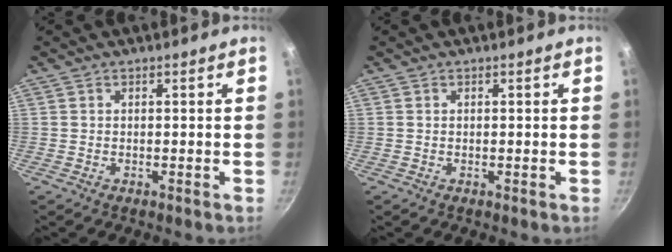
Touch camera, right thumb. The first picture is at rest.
{"total": 0.0}